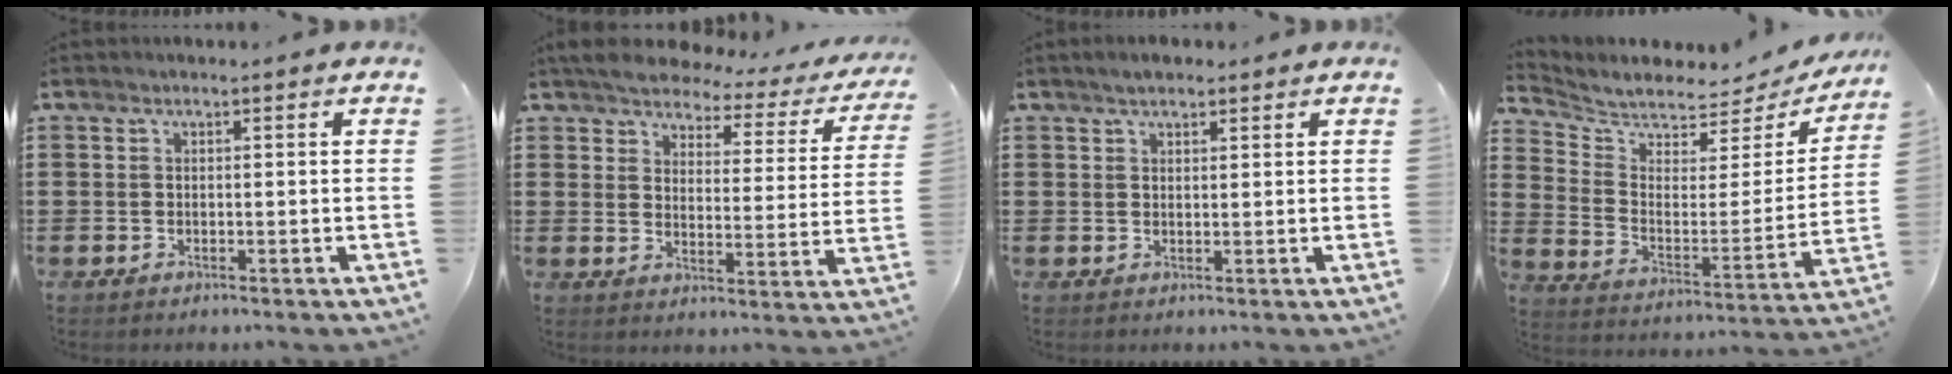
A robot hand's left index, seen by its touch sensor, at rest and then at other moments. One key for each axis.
{"total": 4.5, "fx": 4.3, "fy": 0.8, "fz": 0.9, "tx": -0.047, "ty": -0.029, "tz": 0.071}
{"total": 2.1, "fx": 1.8, "fy": 0.7, "fz": 0.9, "tx": -0.020, "ty": 0.006, "tz": 0.033}
{"total": 4.7, "fx": 4.5, "fy": 1.2, "fz": 0.7, "tx": -0.045, "ty": -0.042, "tz": 0.074}